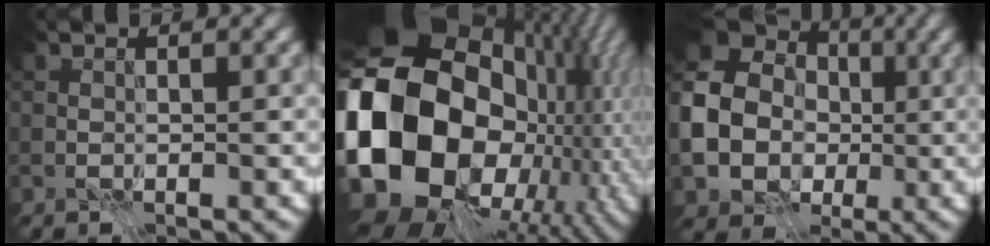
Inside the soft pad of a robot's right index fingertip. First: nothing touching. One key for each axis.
{"total": 21.0, "fx": -2.3, "fy": 15.3, "fz": 14.3, "tx": -0.336, "ty": -0.021, "tz": -0.016}
{"total": 13.3, "fx": -0.8, "fy": 11.8, "fz": 6.1, "tx": -0.157, "ty": -0.016, "tz": -0.035}